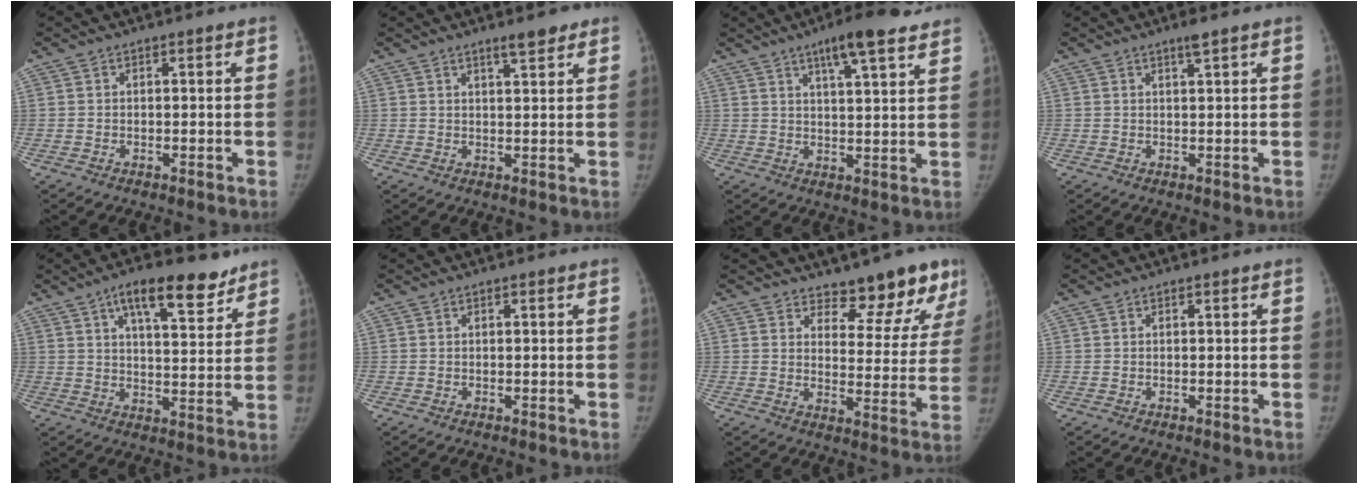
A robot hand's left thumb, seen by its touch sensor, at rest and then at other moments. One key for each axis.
{"total": 3.8, "fx": 2.8, "fy": 0.8, "fz": 2.5, "tx": -0.028, "ty": -0.017, "tz": 0.042}
{"total": 10.1, "fx": 6.8, "fy": 2.0, "fz": 7.2, "tx": -0.097, "ty": -0.025, "tz": 0.100}
{"total": 1.7, "fx": 1.2, "fy": 0.0, "fz": 1.3, "tx": -0.023, "ty": -0.006, "tz": 0.021}
{"total": 12.8, "fx": 8.2, "fy": 4.8, "fz": 8.6, "tx": -0.101, "ty": -0.034, "tz": 0.125}
{"total": 0.0}
{"total": 12.0, "fx": 9.6, "fy": 4.6, "fz": 5.4, "tx": -0.020, "ty": -0.078, "tz": 0.120}
{"total": 0.0}